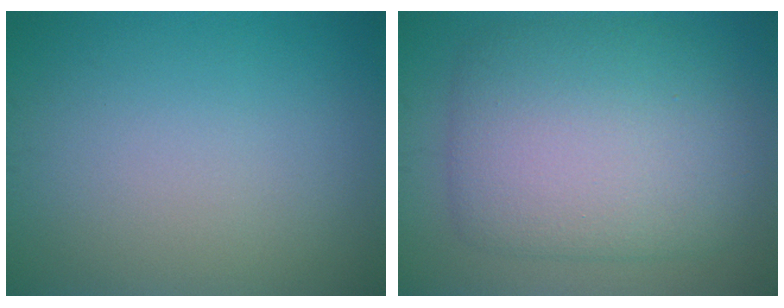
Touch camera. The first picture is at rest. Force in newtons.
{"total": 9.3, "press": 9.3, "slide": 0.2}